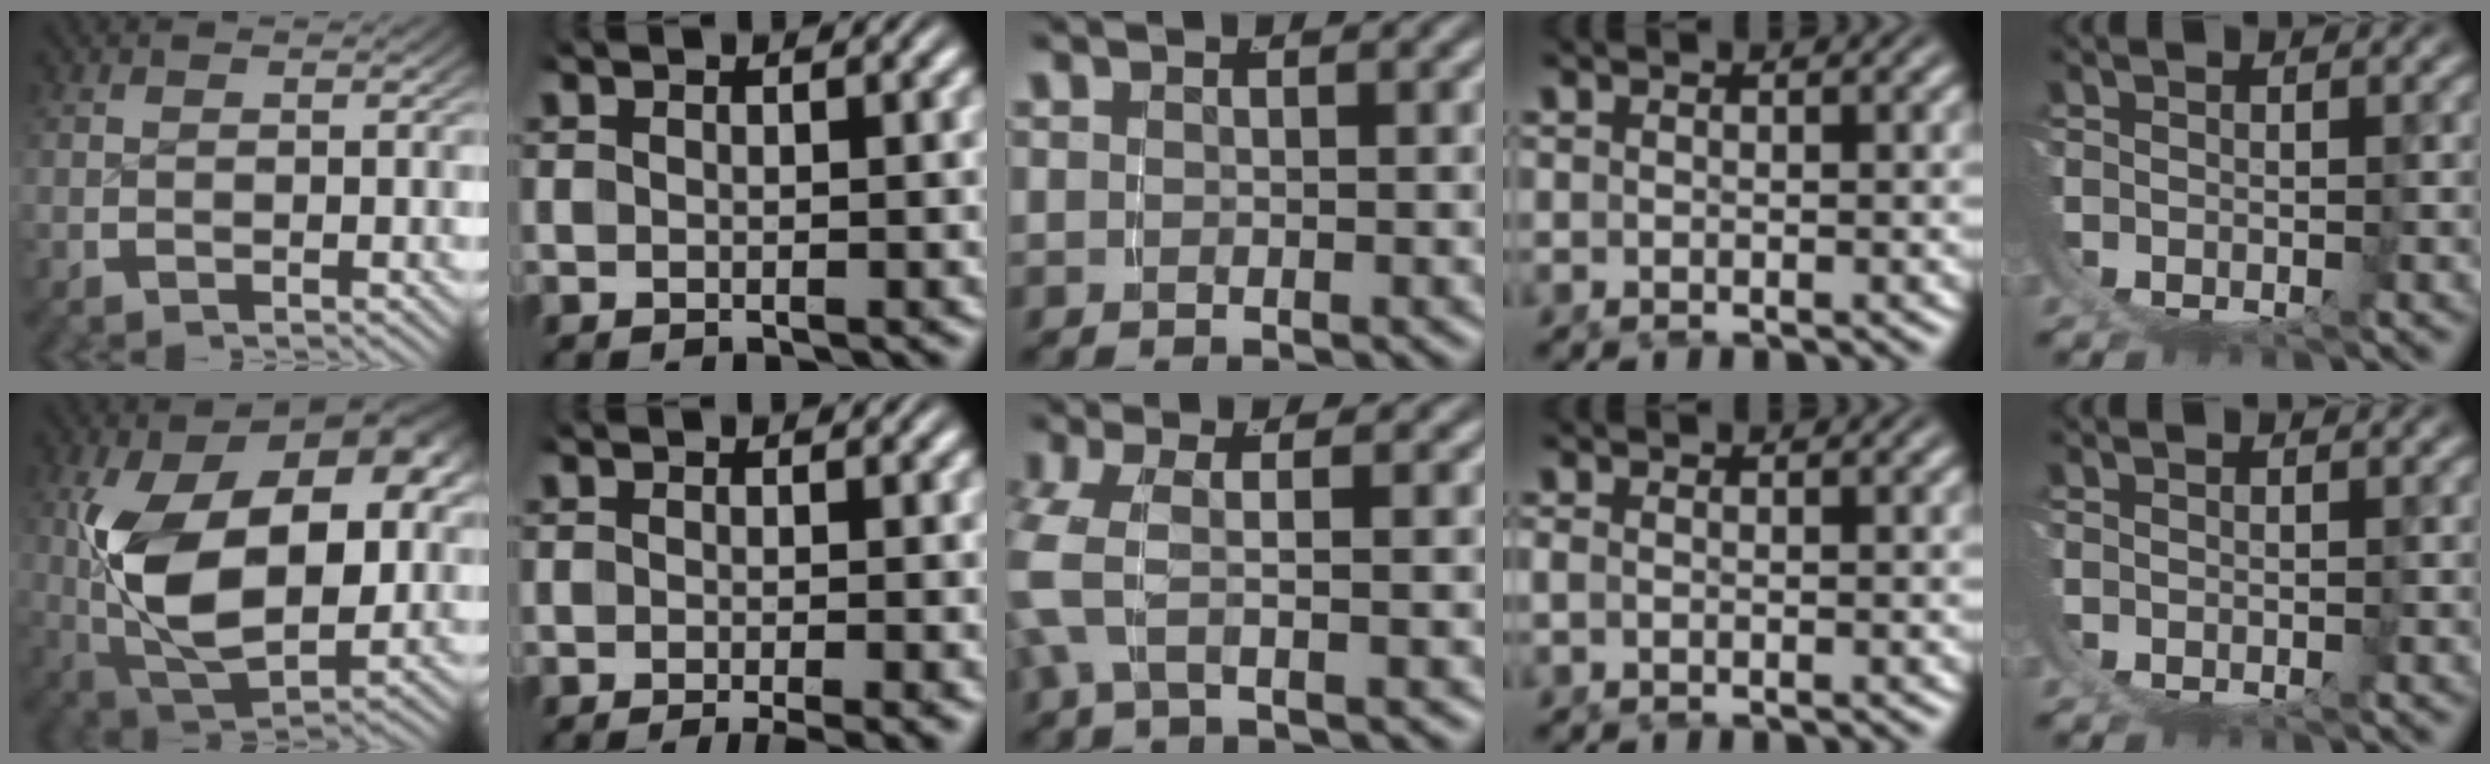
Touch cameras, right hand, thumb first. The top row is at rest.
{"thumb": {"total": 17.2, "force": [-0.4, 10.8, 13.4], "torque": [-0.280, -0.053, 0.021]}, "index": {"total": 2.6, "force": [-2.0, 0.4, 1.7], "torque": [-0.020, -0.004, -0.029]}, "middle": {"total": 3.9, "force": [0.5, 1.5, 3.5], "torque": [-0.074, 0.013, 0.000]}, "ring": {"total": 0.7, "force": [-0.4, 0.2, 0.5], "torque": [-0.014, -0.004, -0.004]}, "little": {"total": 1.0, "force": [0.6, -0.8, 0.0], "torque": [0.009, 0.005, 0.011]}}